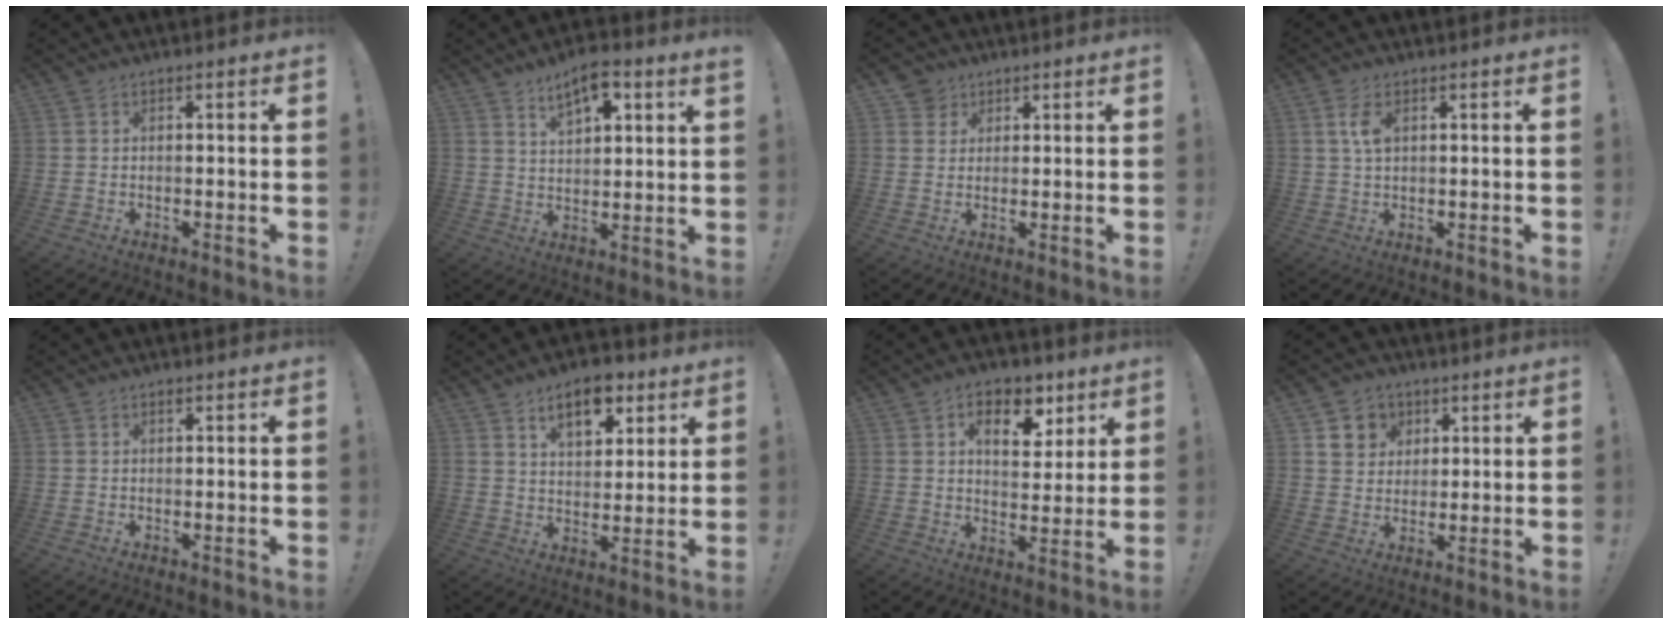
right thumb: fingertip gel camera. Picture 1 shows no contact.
{"total": 7.8, "force": [5.5, 2.4, 4.9], "torque": [-0.078, -0.026, 0.096]}
{"total": 4.3, "force": [2.5, 3.4, 0.5], "torque": [-0.010, -0.012, 0.048]}
{"total": 4.8, "force": [1.8, 2.4, 3.8], "torque": [-0.070, 0.001, 0.031]}
{"total": 0.7, "force": [0.5, 0.3, 0.3], "torque": [-0.005, 0.000, 0.009]}
{"total": 11.4, "force": [6.6, 6.3, 6.8], "torque": [-0.089, -0.027, 0.116]}
{"total": 11.1, "force": [5.3, 6.9, 6.9], "torque": [-0.084, -0.021, 0.092]}
{"total": 7.7, "force": [3.5, 6.7, 1.6], "torque": [-0.017, -0.023, 0.070]}